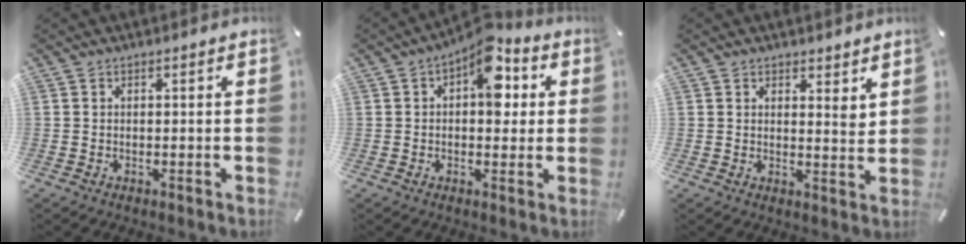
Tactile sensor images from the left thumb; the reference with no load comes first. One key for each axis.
{"total": 10.7, "fx": 3.3, "fy": 6.1, "fz": 8.1, "tx": -0.093, "ty": -0.022, "tz": 0.052}
{"total": 3.7, "fx": 2.7, "fy": 2.0, "fz": 1.6, "tx": -0.006, "ty": -0.020, "tz": 0.044}